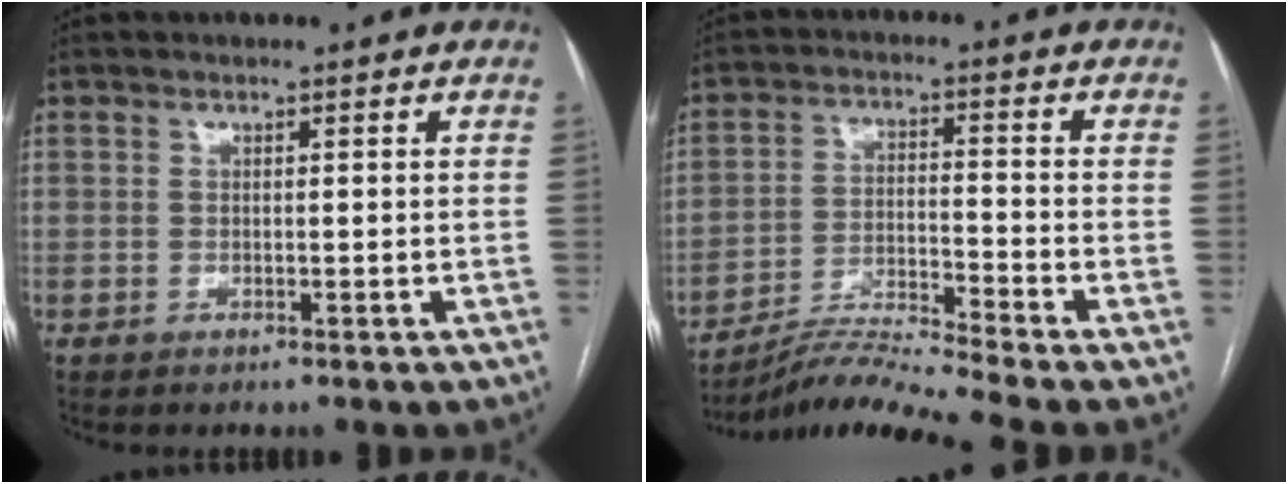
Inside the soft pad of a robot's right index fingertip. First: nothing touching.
{"total": 9.5, "force": [-8.6, -3.2, 2.5], "torque": [-0.046, -0.011, -0.159]}